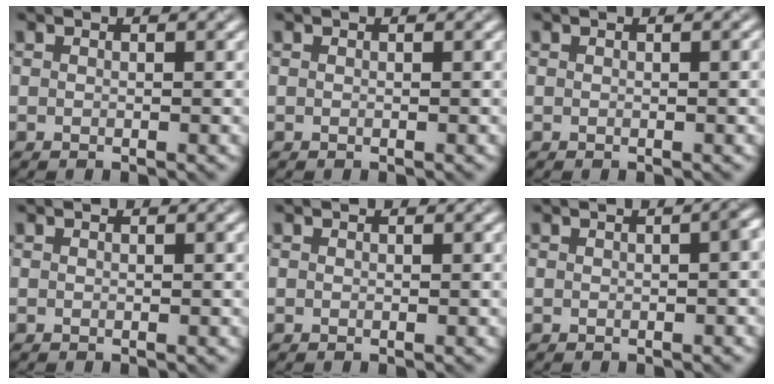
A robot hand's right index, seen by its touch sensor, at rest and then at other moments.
{"total": 0.0}
{"total": 0.9, "force": [0.0, 0.2, 0.9], "torque": [-0.009, 0.004, 0.000]}
{"total": 0.0}
{"total": 0.0}
{"total": 2.4, "force": [0.1, 0.9, 2.2], "torque": [-0.014, 0.008, 0.005]}